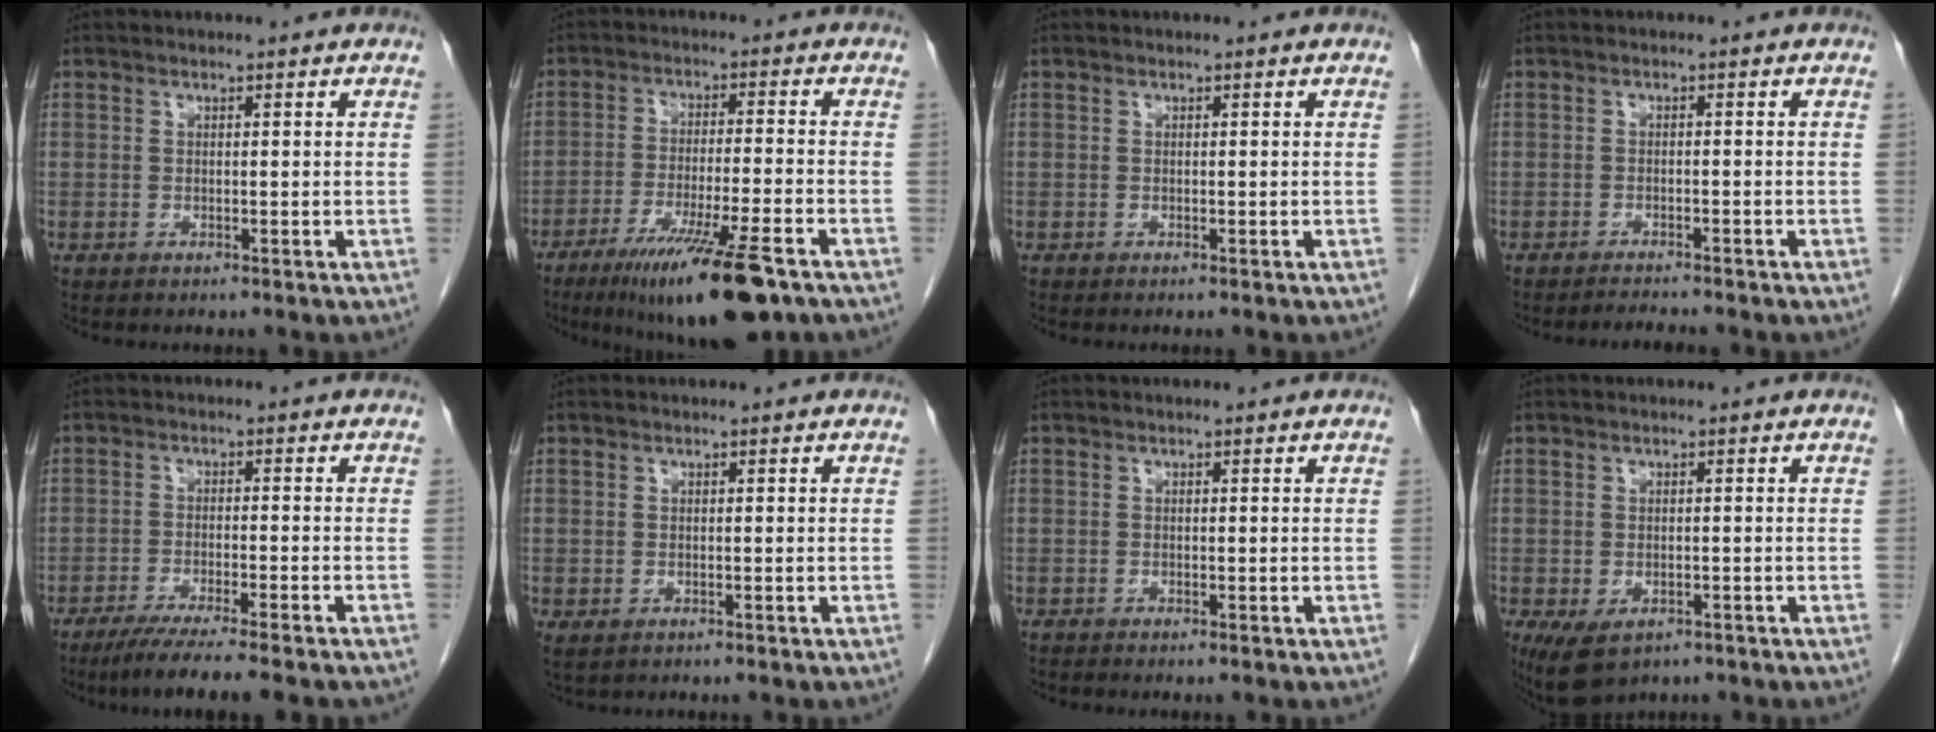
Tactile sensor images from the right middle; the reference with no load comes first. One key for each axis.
{"total": 14.6, "fx": -9.3, "fy": 1.4, "fz": 11.1, "tx": -0.170, "ty": -0.036, "tz": -0.151}
{"total": 0.0}
{"total": 2.3, "fx": -2.3, "fy": -0.3, "fz": 0.5, "tx": -0.008, "ty": -0.009, "tz": -0.032}
{"total": 9.7, "fx": -7.9, "fy": -0.1, "fz": 5.5, "tx": -0.072, "ty": -0.024, "tz": -0.120}
{"total": 0.9, "fx": -0.2, "fy": 0.7, "fz": 0.5, "tx": -0.010, "ty": -0.001, "tz": 0.004}
{"total": 0.0}
{"total": 5.3, "fx": -2.9, "fy": 3.2, "fz": 3.1, "tx": -0.056, "ty": -0.009, "tz": -0.040}